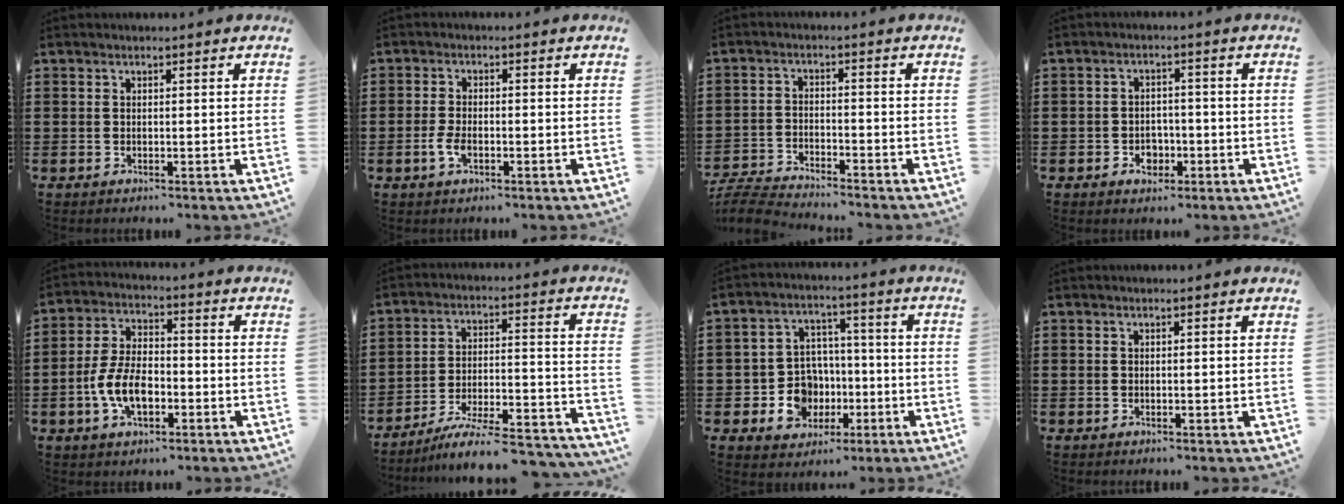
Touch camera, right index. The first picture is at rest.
{"total": 3.1, "force": [-1.1, 1.6, 2.4], "torque": [-0.064, -0.007, -0.025]}
{"total": 5.0, "force": [-4.9, 0.2, 0.8], "torque": [-0.034, -0.005, -0.104]}
{"total": 2.9, "force": [-1.3, 2.1, 1.4], "torque": [-0.031, 0.000, -0.027]}
{"total": 8.2, "force": [-2.7, 4.4, 6.5], "torque": [-0.151, 0.001, -0.056]}
{"total": 8.1, "force": [-7.0, 0.8, 4.0], "torque": [-0.067, 0.001, -0.138]}
{"total": 8.8, "force": [-2.3, 7.7, 3.5], "torque": [-0.092, 0.015, -0.032]}
{"total": 0.0}